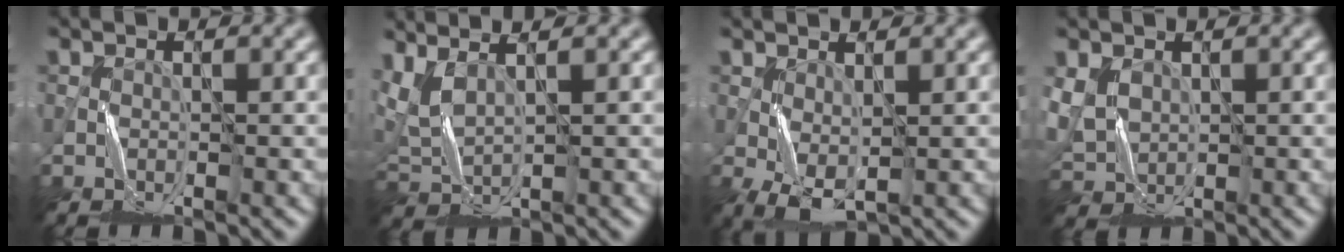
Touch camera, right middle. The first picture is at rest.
{"total": 3.5, "force": [2.4, 0.9, 2.4], "torque": [-0.076, 0.009, 0.055]}
{"total": 2.9, "force": [0.1, 1.4, 2.6], "torque": [-0.069, 0.000, 0.006]}
{"total": 3.8, "force": [1.3, 2.8, 2.2], "torque": [-0.065, -0.003, 0.030]}